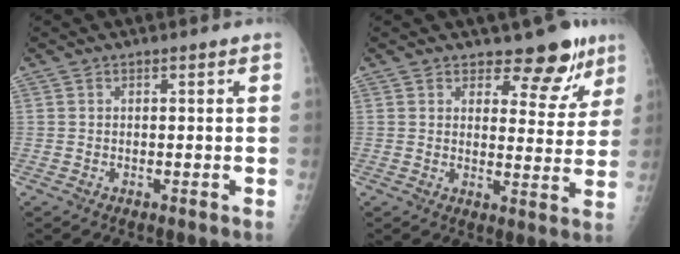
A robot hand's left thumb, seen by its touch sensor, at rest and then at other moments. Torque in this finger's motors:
{"motor_torque": [0.31, 0.18, -0.23, -0.40, 0.04]}